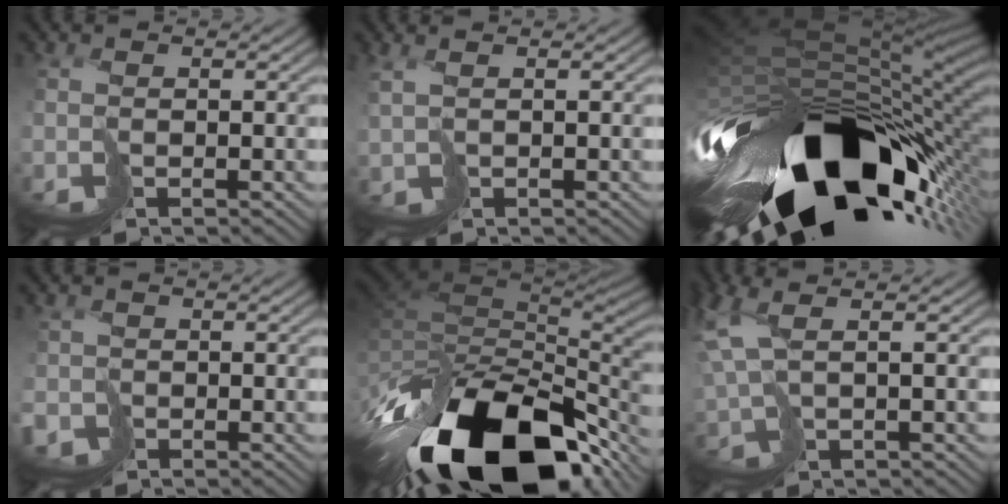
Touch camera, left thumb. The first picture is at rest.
{"total": 1.8, "force": [1.3, 0.3, 1.3], "torque": [-0.037, -0.004, 0.028]}
{"total": 16.7, "force": [-5.5, 8.5, 13.3], "torque": [-0.256, -0.036, -0.065]}
{"total": 1.5, "force": [-0.8, 1.3, -0.1], "torque": [0.011, -0.008, -0.018]}
{"total": 17.6, "force": [-8.8, 8.6, 12.7], "torque": [-0.245, -0.044, -0.105]}
{"total": 5.8, "force": [1.9, 1.8, 5.2], "torque": [-0.142, -0.006, 0.039]}